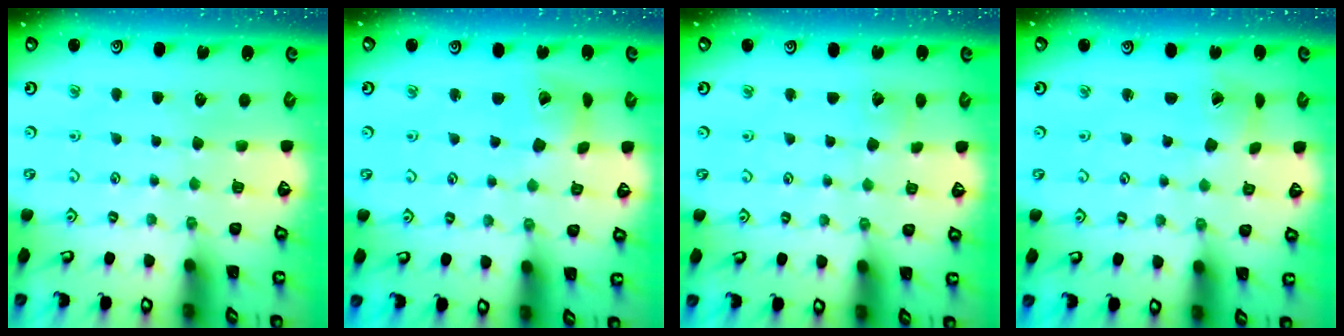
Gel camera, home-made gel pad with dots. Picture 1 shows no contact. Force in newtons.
{"total": 5.0, "press": 4.9, "slide": 0.9}
{"total": 2.9, "press": 2.9, "slide": 0.3}
{"total": 2.0, "press": 2.0, "slide": 0.2}